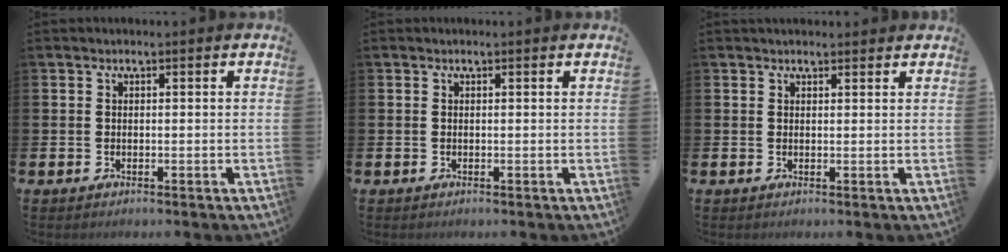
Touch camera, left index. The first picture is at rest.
{"total": 0.0}
{"total": 1.3, "force": [1.2, 0.4, 0.2], "torque": [0.007, -0.001, 0.020]}